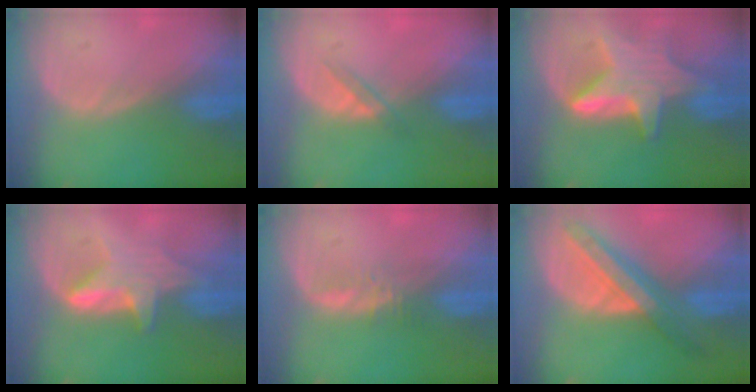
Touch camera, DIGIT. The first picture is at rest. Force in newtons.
{"total": 1.9, "press": 1.7, "slide": 1.0}
{"total": 8.4, "press": 8.3, "slide": 0.6}
{"total": 5.9, "press": 5.8, "slide": 0.8}
{"total": 2.2, "press": 2.1, "slide": 0.2}
{"total": 8.5, "press": 7.5, "slide": 3.9}